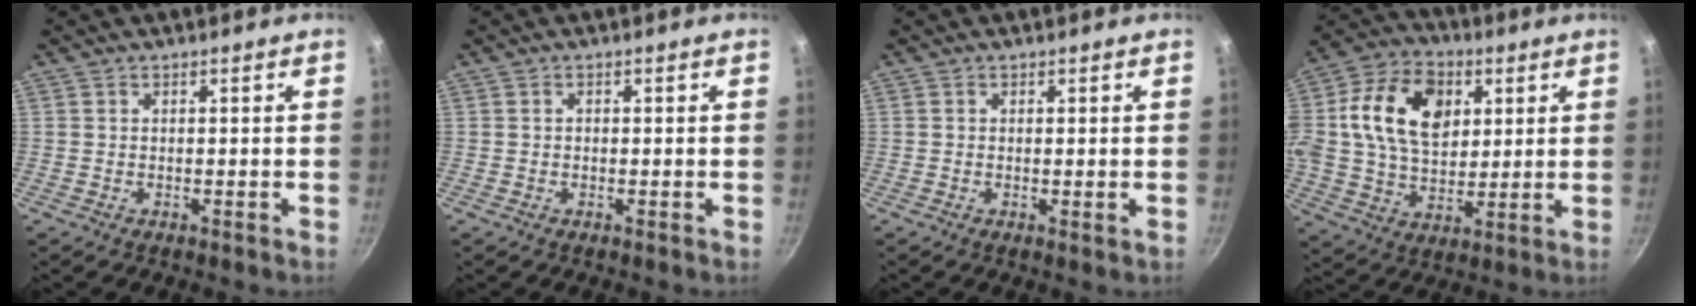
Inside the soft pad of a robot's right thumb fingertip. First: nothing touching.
{"total": 0.6, "force": [0.1, 0.5, 0.3], "torque": [-0.003, 0.004, 0.001]}
{"total": 0.6, "force": [0.1, 0.0, 0.6], "torque": [-0.011, -0.006, -0.001]}
{"total": 20.3, "force": [5.0, 14.2, 13.6], "torque": [-0.225, 0.011, 0.077]}